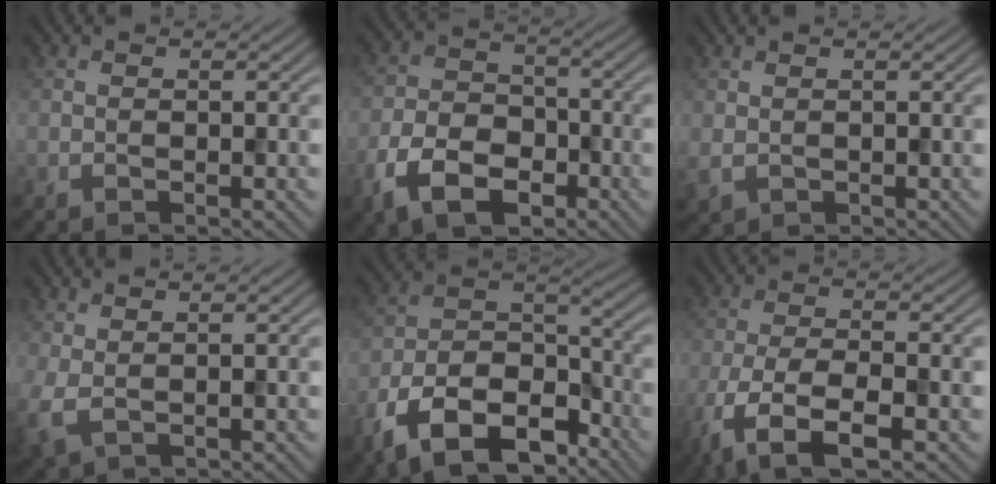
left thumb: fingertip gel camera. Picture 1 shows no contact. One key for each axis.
{"total": 9.5, "fx": -5.0, "fy": 5.9, "fz": 5.5, "tx": -0.126, "ty": -0.012, "tz": -0.105}
{"total": 1.2, "fx": 0.3, "fy": 0.9, "fz": 0.7, "tx": -0.022, "ty": -0.004, "tz": 0.010}
{"total": 2.9, "fx": 0.5, "fy": 1.6, "fz": 2.3, "tx": -0.071, "ty": -0.006, "tz": 0.009}
{"total": 14.3, "fx": -9.4, "fy": 7.2, "fz": 7.9, "tx": -0.173, "ty": -0.028, "tz": -0.181}
{"total": 7.7, "fx": -4.1, "fy": 2.6, "fz": 6.0, "tx": -0.130, "ty": -0.010, "tz": -0.088}